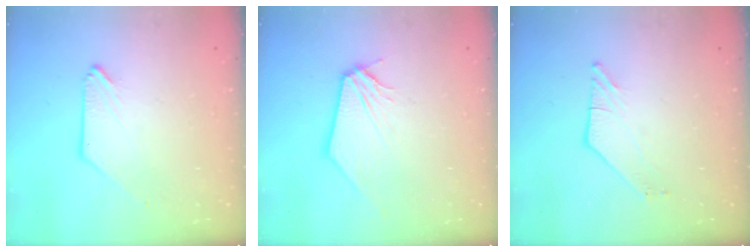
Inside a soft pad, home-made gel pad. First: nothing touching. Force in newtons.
{"total": 0.0}
{"total": 3.7, "press": 3.7, "slide": 0.5}